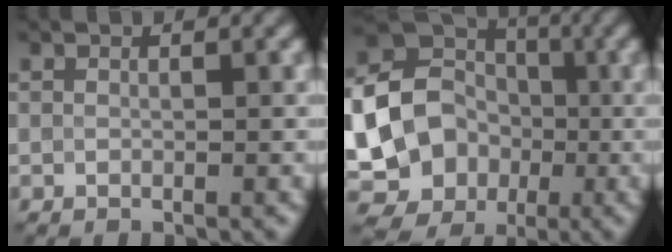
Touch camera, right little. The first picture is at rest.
{"total": 18.9, "force": [-3.3, 17.6, 6.0], "torque": [-0.151, -0.004, -0.081]}